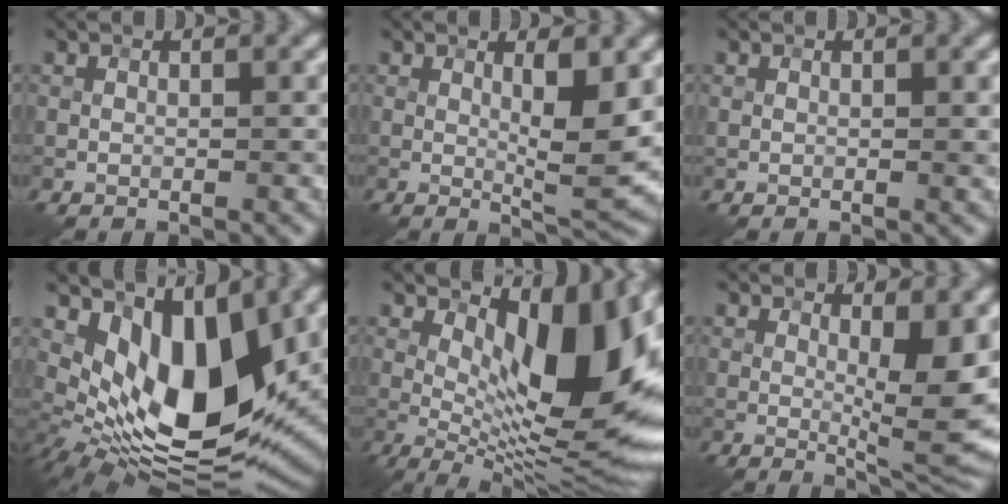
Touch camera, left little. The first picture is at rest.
{"total": 4.9, "force": [0.7, 1.0, 4.7], "torque": [-0.074, -0.015, 0.017]}
{"total": 0.6, "force": [0.4, 0.2, 0.4], "torque": [-0.004, -0.002, 0.006]}
{"total": 11.9, "force": [3.0, 5.8, 9.9], "torque": [-0.165, -0.022, 0.065]}
{"total": 12.7, "force": [2.8, 5.1, 11.3], "torque": [-0.150, 0.000, 0.047]}
{"total": 7.8, "force": [0.9, 2.1, 7.5], "torque": [-0.104, -0.012, 0.019]}